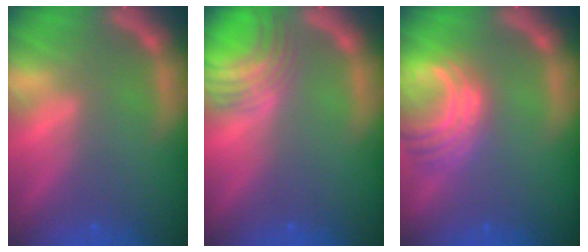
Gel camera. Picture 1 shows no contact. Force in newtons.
{"total": 6.1}
{"total": 6.5}